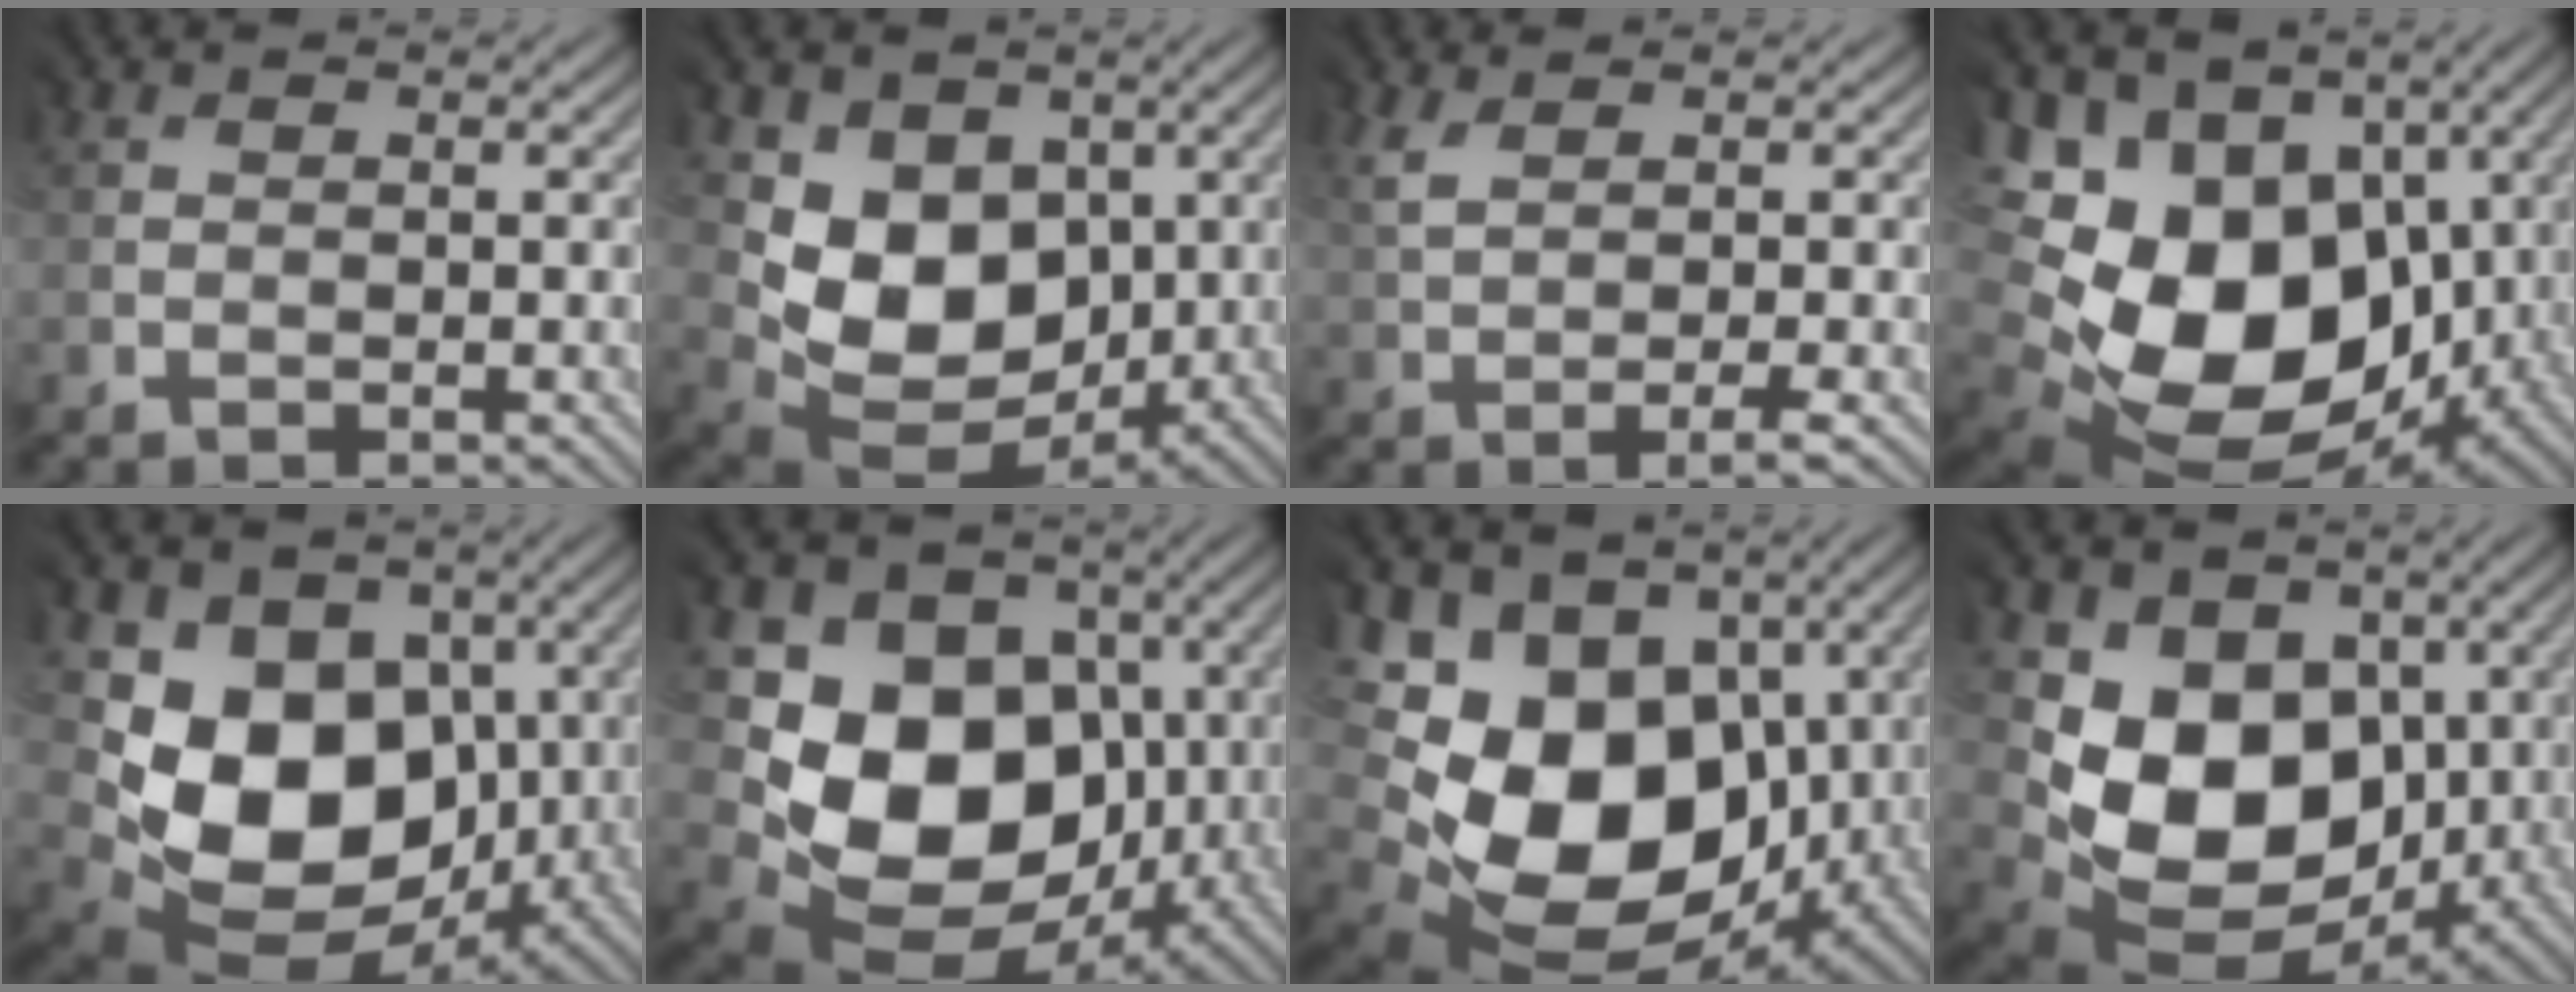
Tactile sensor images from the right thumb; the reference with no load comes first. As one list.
[{"total": 8.7, "force": [2.2, 7.0, 4.6], "torque": [-0.108, -0.023, 0.043]}, {"total": 3.3, "force": [1.1, 0.6, 3.0], "torque": [-0.069, 0.002, 0.021]}, {"total": 18.2, "force": [1.2, 14.0, 11.5], "torque": [-0.254, -0.043, 0.070]}, {"total": 11.7, "force": [1.1, 9.6, 6.6], "torque": [-0.126, -0.030, 0.028]}, {"total": 12.7, "force": [0.7, 10.7, 6.8], "torque": [-0.124, -0.031, 0.016]}, {"total": 16.3, "force": [0.9, 12.6, 10.3], "torque": [-0.214, -0.046, 0.051]}, {"total": 10.6, "force": [1.7, 8.6, 6.1], "torque": [-0.123, -0.027, 0.040]}]